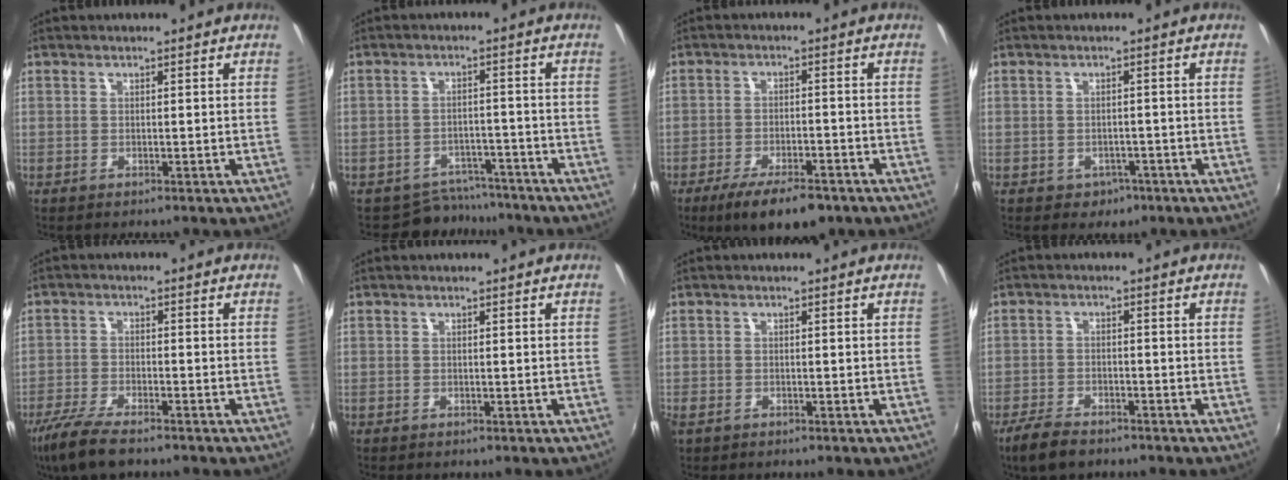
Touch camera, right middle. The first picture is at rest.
{"total": 6.1, "force": [-5.4, 2.9, -0.2], "torque": [-0.002, 0.013, -0.075]}
{"total": 10.7, "force": [-7.5, 3.4, 6.8], "torque": [-0.142, -0.024, -0.119]}
{"total": 3.3, "force": [-1.6, 2.8, 0.9], "torque": [-0.025, -0.001, -0.015]}
{"total": 9.2, "force": [-7.0, 2.3, 5.5], "torque": [-0.137, -0.033, -0.134]}
{"total": 0.0}
{"total": 2.2, "force": [-1.3, 1.5, 1.0], "torque": [-0.022, -0.007, -0.024]}
{"total": 6.4, "force": [-5.0, 2.6, 3.1], "torque": [-0.090, -0.013, -0.094]}